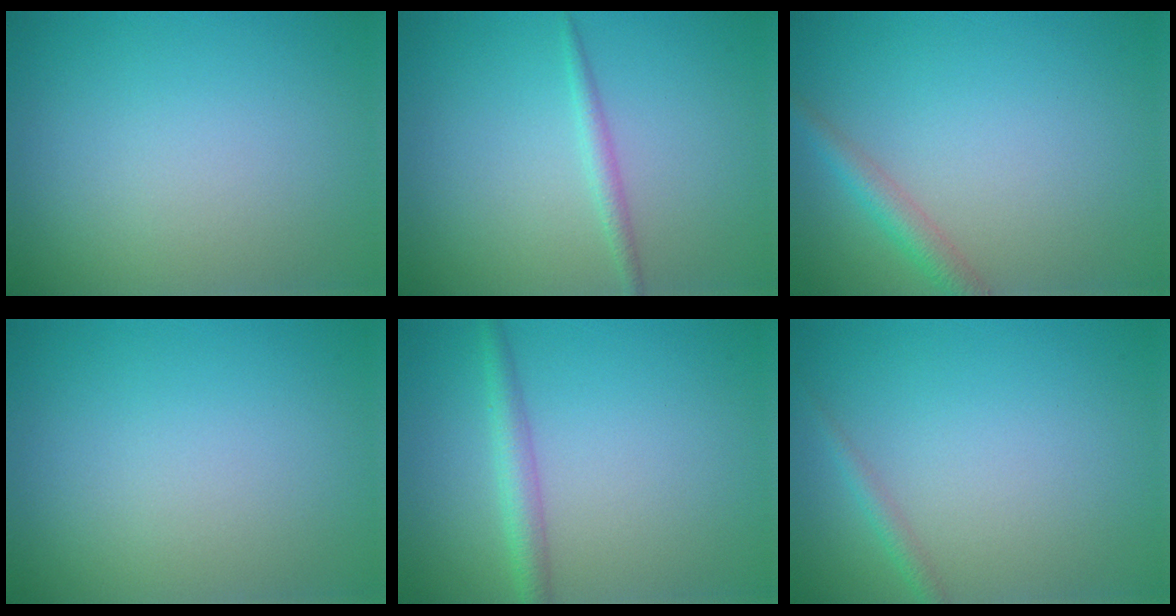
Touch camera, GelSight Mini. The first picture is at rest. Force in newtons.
{"total": 1.3, "press": 1.3, "slide": 0.1}
{"total": 2.2, "press": 2.2, "slide": 0.1}
{"total": 0.0}
{"total": 2.3, "press": 2.3, "slide": 0.1}
{"total": 1.1, "press": 1.1, "slide": 0.0}